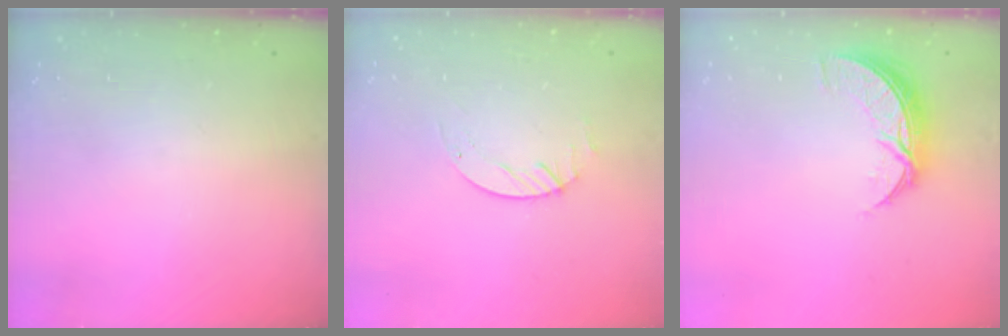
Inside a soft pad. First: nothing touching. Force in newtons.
{"total": 2.5, "press": 2.5, "slide": 0.2}
{"total": 8.6, "press": 8.6, "slide": 0.1}